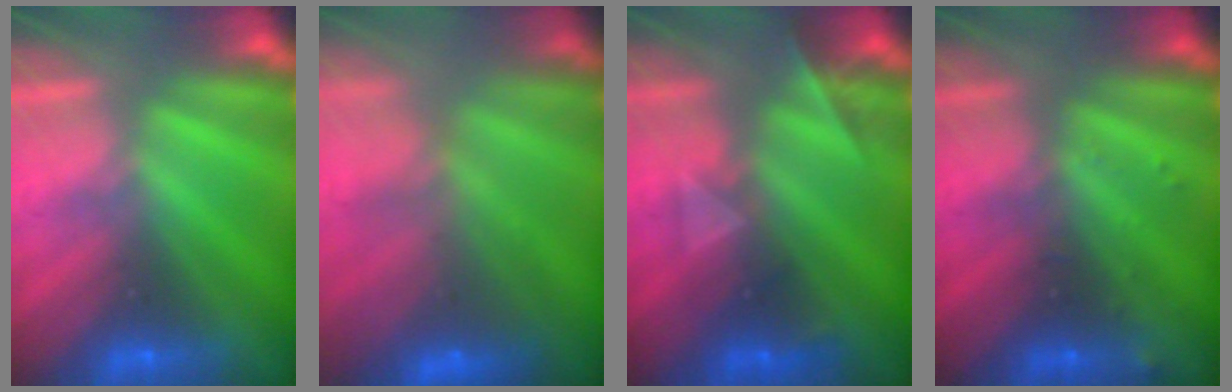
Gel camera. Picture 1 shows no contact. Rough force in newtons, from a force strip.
{"total": 10.0}
{"total": 2.3}
{"total": 2.9}